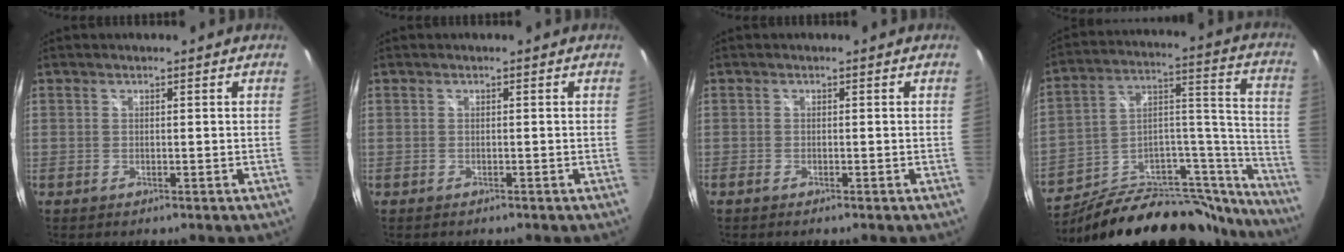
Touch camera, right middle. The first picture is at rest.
{"total": 0.0}
{"total": 0.8, "force": [-0.7, 0.0, 0.4], "torque": [-0.009, -0.003, -0.015]}
{"total": 30.2, "force": [-23.8, 12.1, 14.2], "torque": [-0.185, 0.061, -0.338]}